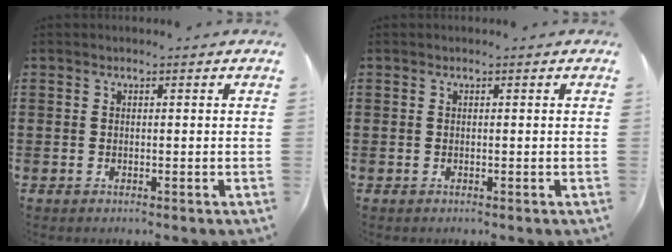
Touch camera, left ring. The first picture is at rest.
{"total": 0.0}